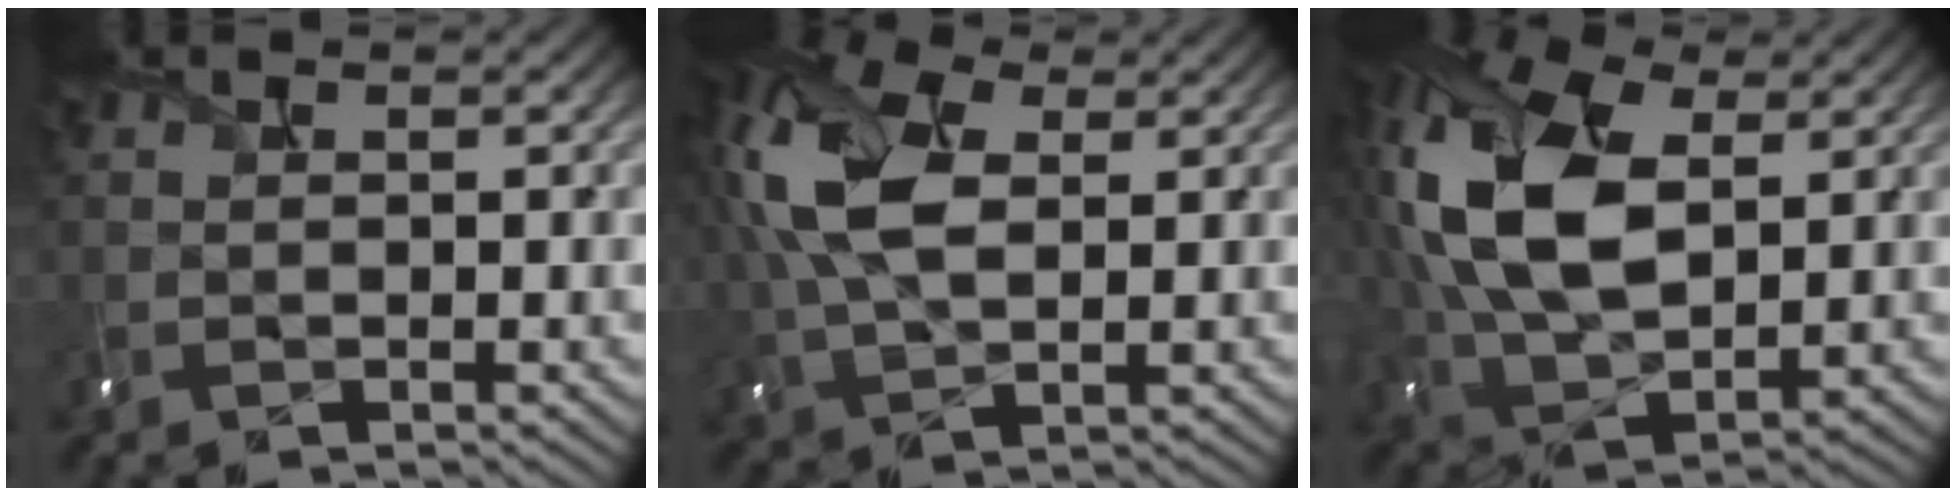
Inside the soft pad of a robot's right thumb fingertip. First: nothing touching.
{"total": 10.6, "force": [2.8, 6.2, 8.2], "torque": [-0.221, 0.017, 0.047]}
{"total": 14.2, "force": [3.4, 8.4, 11.0], "torque": [-0.276, 0.013, 0.064]}